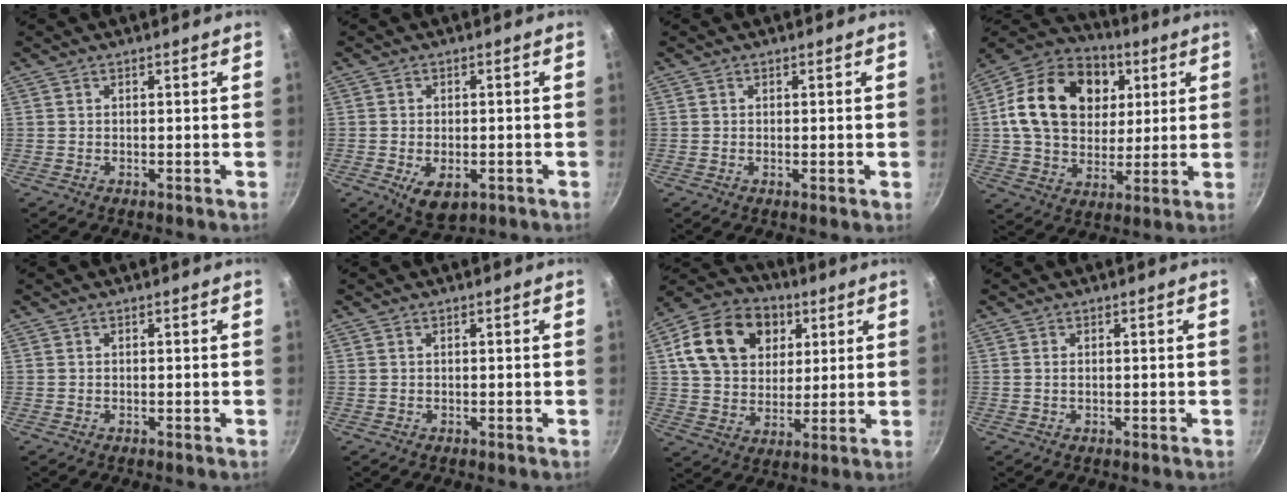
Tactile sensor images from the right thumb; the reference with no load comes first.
{"total": 6.1, "force": [-2.0, 3.5, 4.5], "torque": [-0.064, -0.003, -0.020]}
{"total": 0.8, "force": [-0.1, 0.1, 0.8], "torque": [-0.013, -0.002, -0.002]}
{"total": 22.5, "force": [5.6, 16.8, 13.9], "torque": [-0.214, 0.007, 0.090]}
{"total": 0.0}
{"total": 0.0}
{"total": 18.6, "force": [6.2, 14.1, 10.5], "torque": [-0.160, 0.004, 0.099]}
{"total": 0.7, "force": [0.1, 0.4, 0.6], "torque": [-0.012, 0.000, 0.000]}